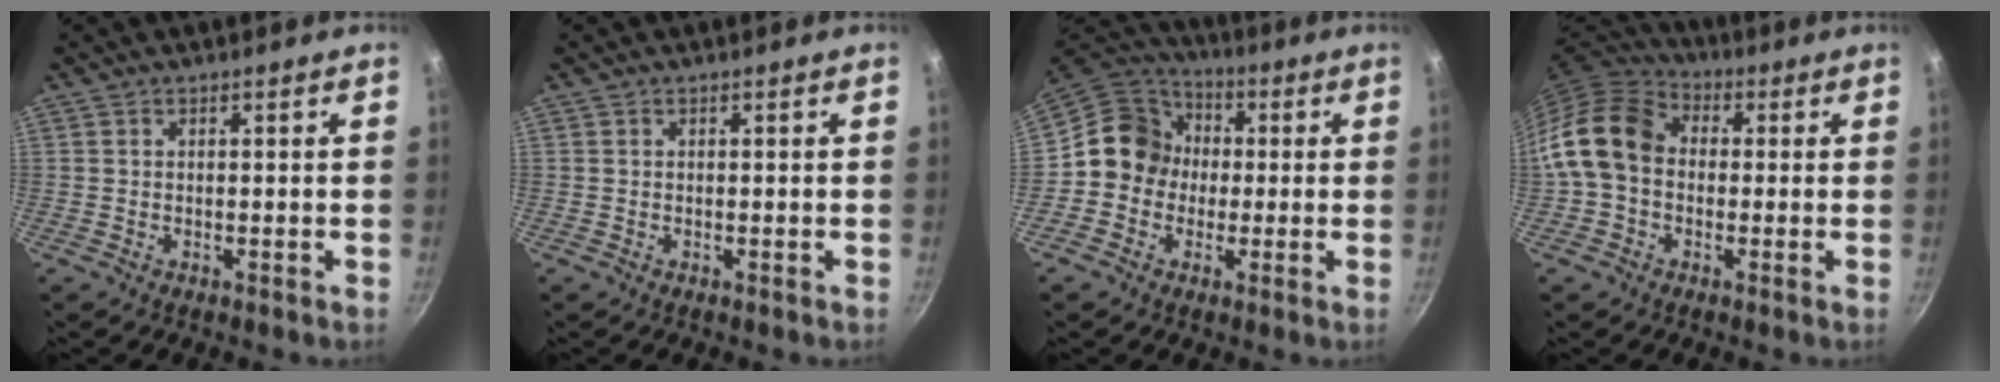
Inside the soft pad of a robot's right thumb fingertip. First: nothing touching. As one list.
[{"total": 0.0}, {"total": 11.5, "force": [-0.1, 10.4, 4.8], "torque": [-0.040, 0.028, -0.024]}, {"total": 12.8, "force": [-0.2, 10.0, 8.1], "torque": [-0.125, 0.030, -0.025]}]